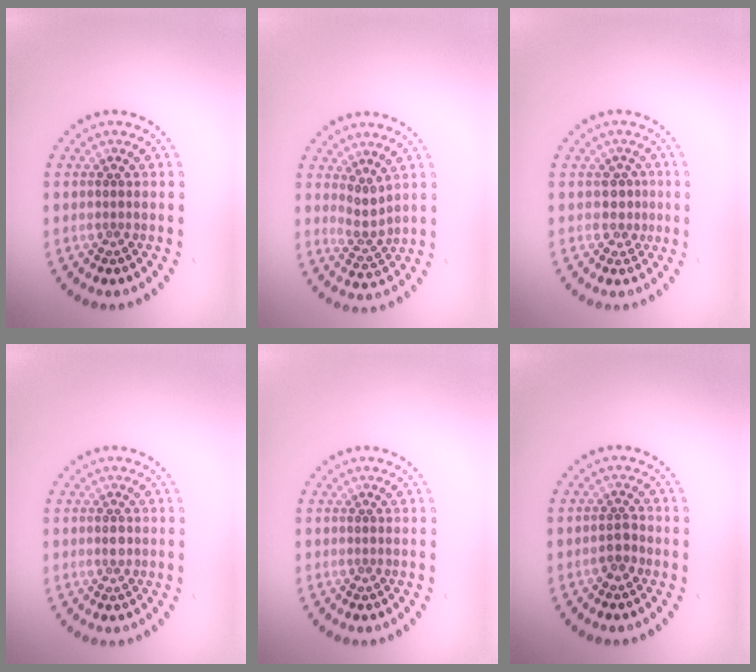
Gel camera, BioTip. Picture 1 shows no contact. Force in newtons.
{"total": 2.1, "press": 1.6, "slide": 1.4}
{"total": 1.7, "press": 1.3, "slide": 1.1}
{"total": 1.2, "press": 1.2, "slide": 0.2}
{"total": 0.0}
{"total": 1.5, "press": 1.2, "slide": 0.9}